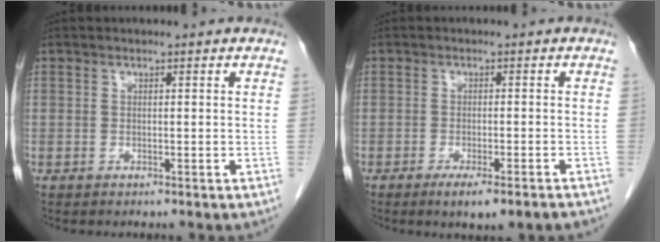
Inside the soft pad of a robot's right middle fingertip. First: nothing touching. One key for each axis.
{"total": 6.0, "fx": -4.3, "fy": 0.7, "fz": 4.0, "tx": -0.048, "ty": -0.012, "tz": -0.058}